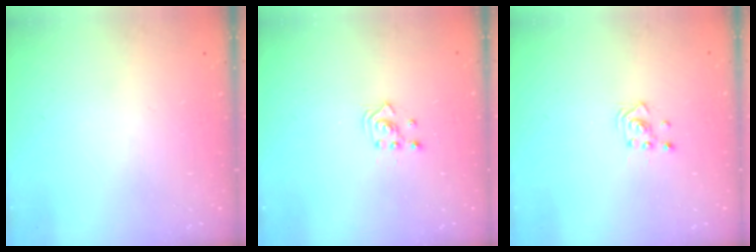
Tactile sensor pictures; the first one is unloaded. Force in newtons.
{"total": 2.5, "press": 2.5, "slide": 0.3}
{"total": 2.8, "press": 2.8, "slide": 0.3}